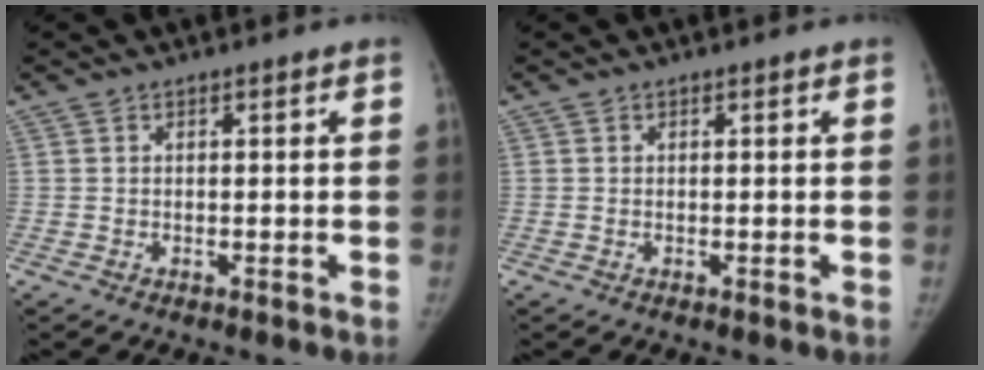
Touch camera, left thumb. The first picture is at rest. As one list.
[{"total": 0.0}]